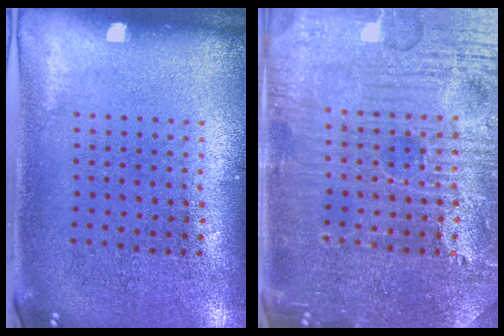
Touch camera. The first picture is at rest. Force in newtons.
{"total": 4.7, "press": 4.6, "slide": 0.8}